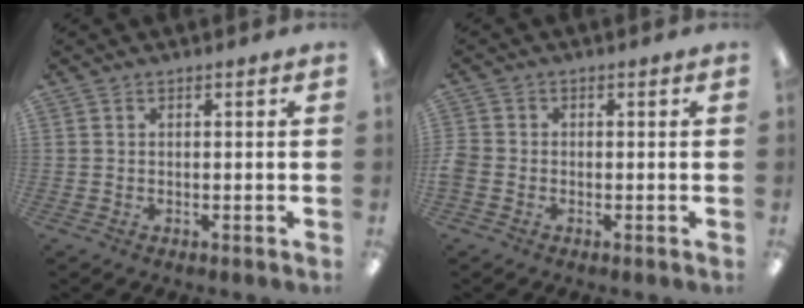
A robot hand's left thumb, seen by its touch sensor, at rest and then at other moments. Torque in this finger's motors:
{"motor_torque": [-0.36, 0.48, 0.13, -0.16, 0.00]}